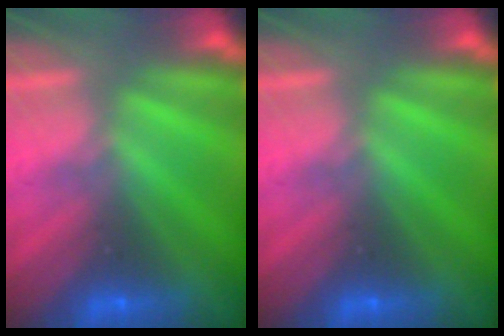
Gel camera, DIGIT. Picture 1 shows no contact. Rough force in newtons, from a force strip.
{"total": 0.0}